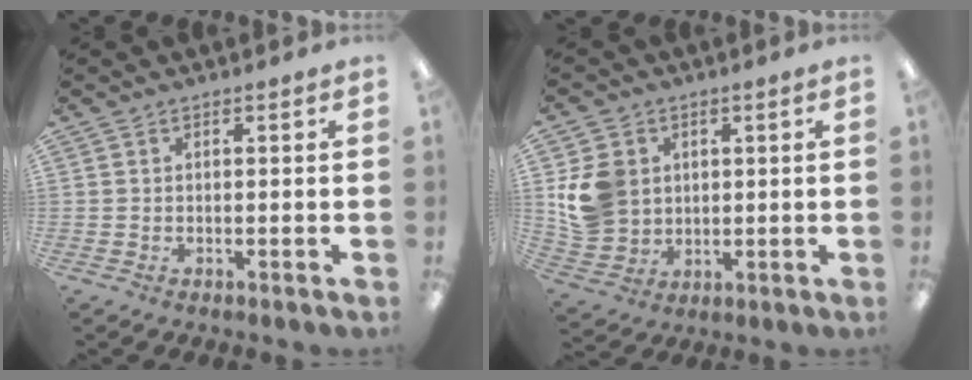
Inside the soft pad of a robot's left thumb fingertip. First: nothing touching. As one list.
[{"total": 10.4, "force": [2.2, 9.2, 4.2], "torque": [-0.093, 0.009, 0.051]}]